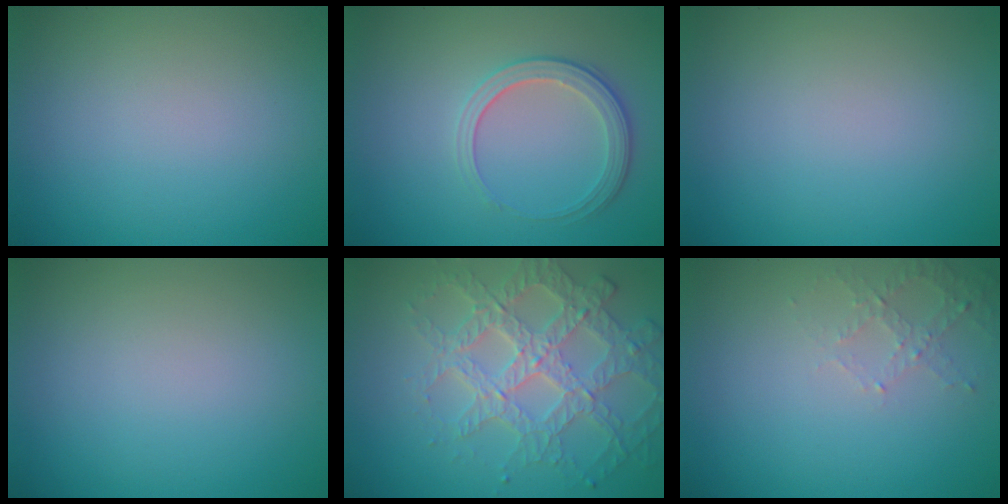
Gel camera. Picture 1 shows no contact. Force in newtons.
{"total": 2.7, "press": 2.5, "slide": 1.2}
{"total": 0.0}
{"total": 0.0}
{"total": 4.5, "press": 4.3, "slide": 1.2}
{"total": 1.8, "press": 1.7, "slide": 0.5}